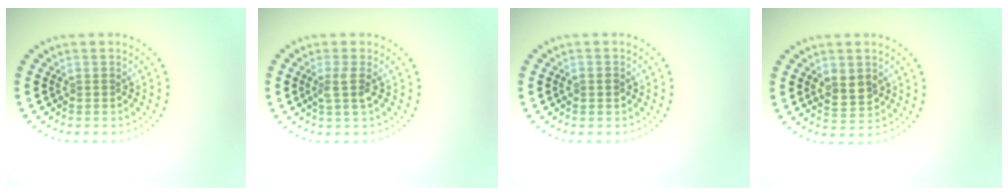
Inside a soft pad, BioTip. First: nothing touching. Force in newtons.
{"total": 1.7, "press": 1.3, "slide": 1.1}
{"total": 1.1, "press": 1.1, "slide": 0.1}
{"total": 2.5, "press": 2.4, "slide": 0.5}